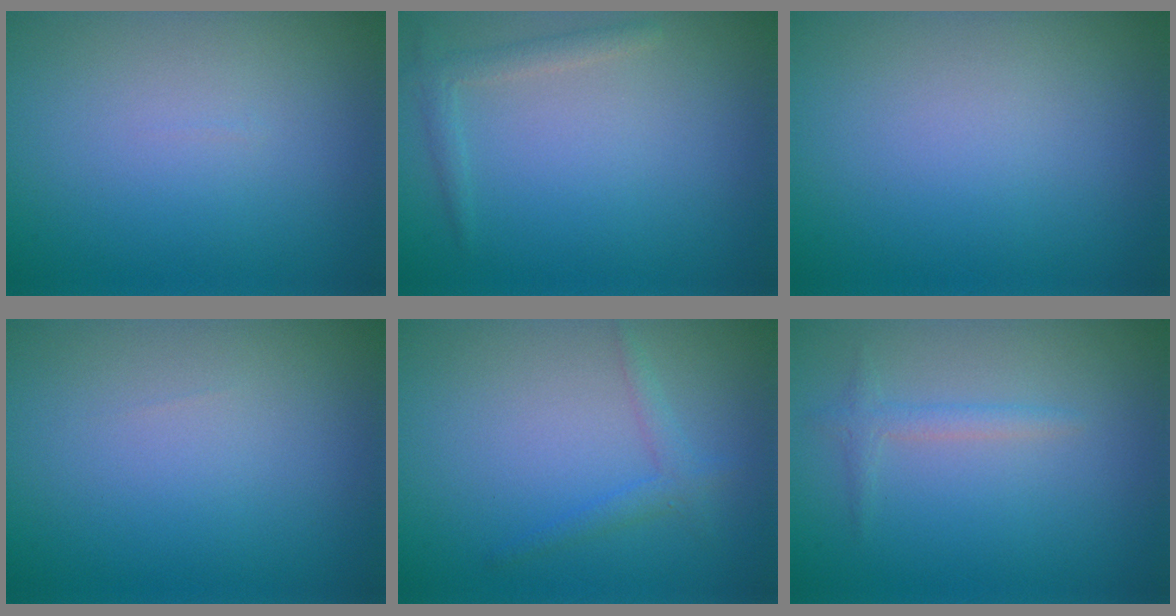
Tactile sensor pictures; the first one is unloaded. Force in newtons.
{"total": 1.5, "press": 1.5, "slide": 0.1}
{"total": 0.0}
{"total": 0.0}
{"total": 1.5, "press": 1.5, "slide": 0.0}
{"total": 1.3, "press": 1.3, "slide": 0.0}